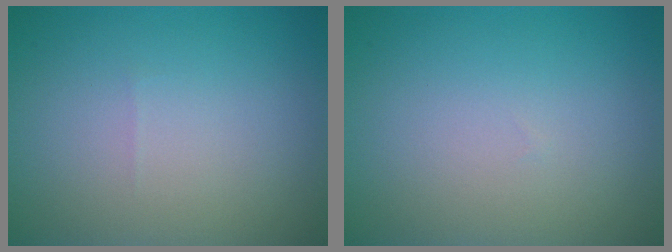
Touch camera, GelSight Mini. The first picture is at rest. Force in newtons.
{"total": 0.0}